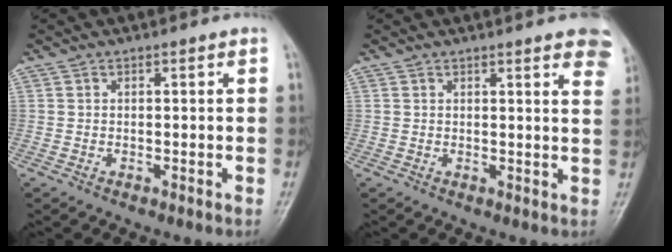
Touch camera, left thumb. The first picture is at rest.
{"total": 9.1, "force": [6.3, 2.0, 6.3], "torque": [-0.051, -0.017, 0.060]}